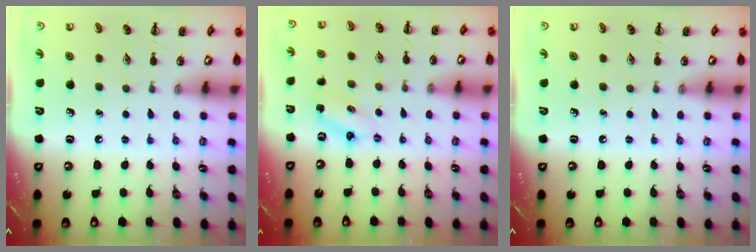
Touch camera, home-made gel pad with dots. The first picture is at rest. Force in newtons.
{"total": 2.7, "press": 2.6, "slide": 0.8}
{"total": 0.0}